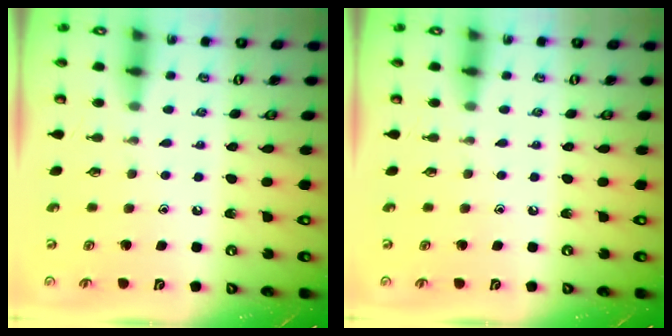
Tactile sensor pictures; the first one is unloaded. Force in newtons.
{"total": 0.0}